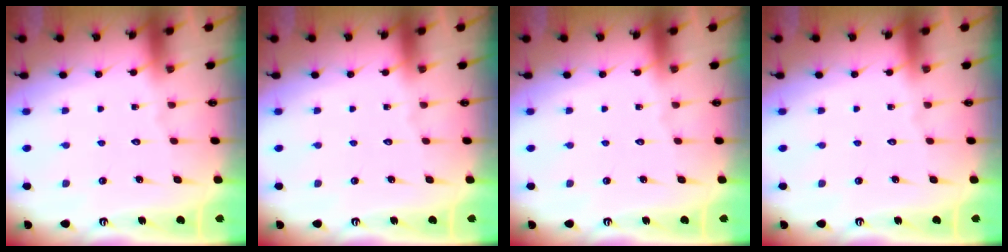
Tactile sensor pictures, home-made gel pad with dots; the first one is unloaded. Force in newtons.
{"total": 0.0}
{"total": 0.0}
{"total": 0.0}